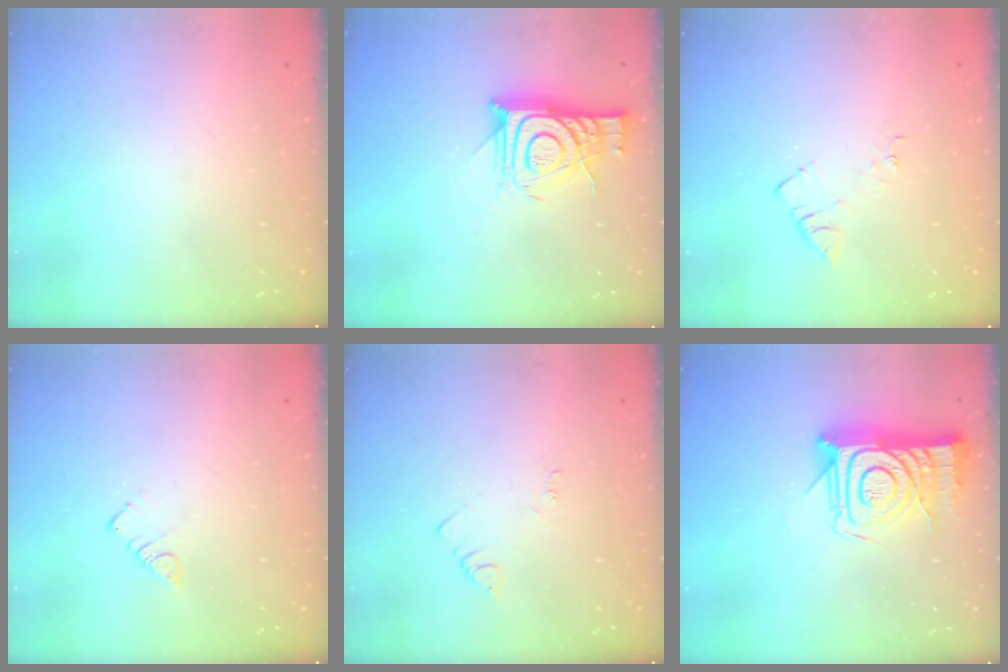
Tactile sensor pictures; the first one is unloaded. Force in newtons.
{"total": 12.7, "press": 12.6, "slide": 1.1}
{"total": 6.2, "press": 6.2, "slide": 0.6}
{"total": 3.1, "press": 3.1, "slide": 0.3}
{"total": 2.7, "press": 2.7, "slide": 0.4}
{"total": 16.2, "press": 16.2, "slide": 1.1}